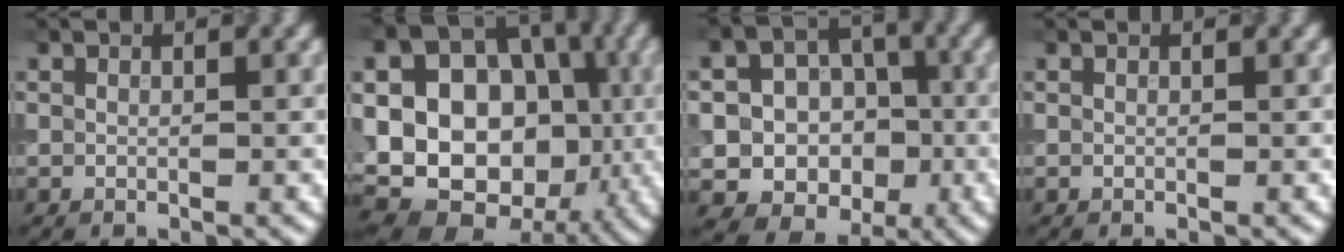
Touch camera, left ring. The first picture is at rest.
{"total": 17.5, "force": [-1.0, 13.9, 10.6], "torque": [-0.179, 0.003, -0.029]}
{"total": 11.6, "force": [-2.8, 10.5, 4.1], "torque": [-0.052, -0.007, -0.061]}
{"total": 0.0}